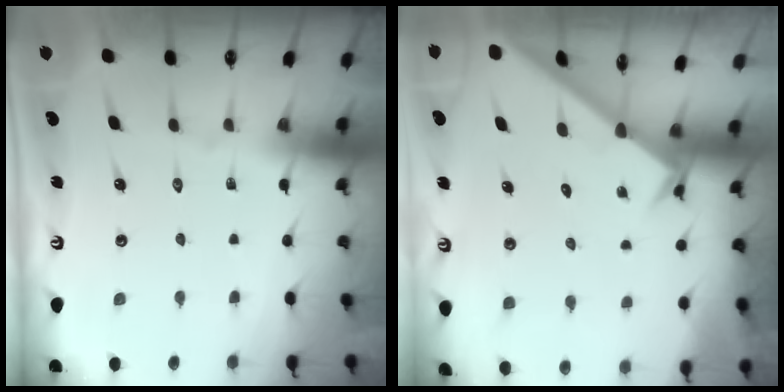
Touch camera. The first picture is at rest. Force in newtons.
{"total": 2.1, "press": 2.1, "slide": 0.2}